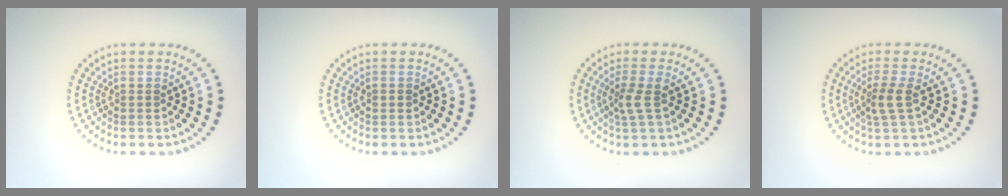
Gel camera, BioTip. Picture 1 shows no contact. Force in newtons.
{"total": 0.7, "press": 0.7, "slide": 0.2}
{"total": 1.9, "press": 1.4, "slide": 1.3}
{"total": 2.0, "press": 1.6, "slide": 1.3}